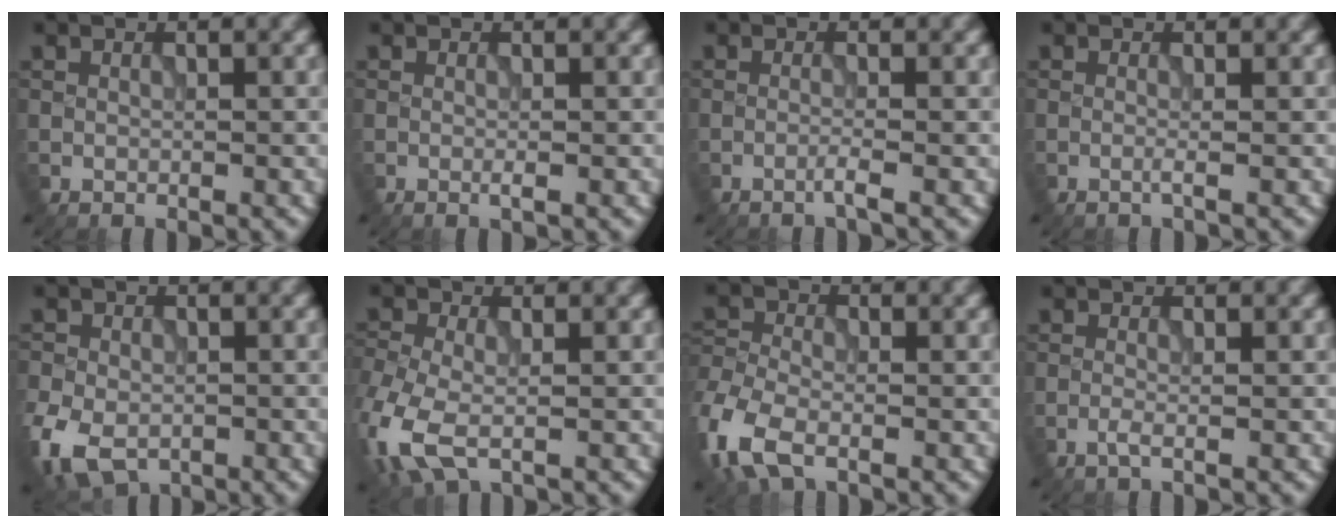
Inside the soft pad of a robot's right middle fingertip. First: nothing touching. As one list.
[{"total": 0.5, "force": [-0.2, -0.1, 0.5], "torque": [-0.008, -0.004, -0.004]}, {"total": 1.1, "force": [-0.6, 0.0, 0.9], "torque": [-0.009, 0.000, -0.018]}, {"total": 0.6, "force": [-0.2, 0.0, 0.5], "torque": [-0.008, -0.005, -0.008]}, {"total": 7.5, "force": [-3.5, 5.1, 4.3], "torque": [-0.095, -0.033, -0.063]}, {"total": 6.1, "force": [-2.2, 3.6, 4.4], "torque": [-0.117, -0.013, -0.053]}, {"total": 6.0, "force": [-3.3, 3.2, 3.9], "torque": [-0.103, -0.012, -0.080]}, {"total": 0.9, "force": [-0.4, 0.1, 0.8], "torque": [-0.015, -0.002, -0.013]}]